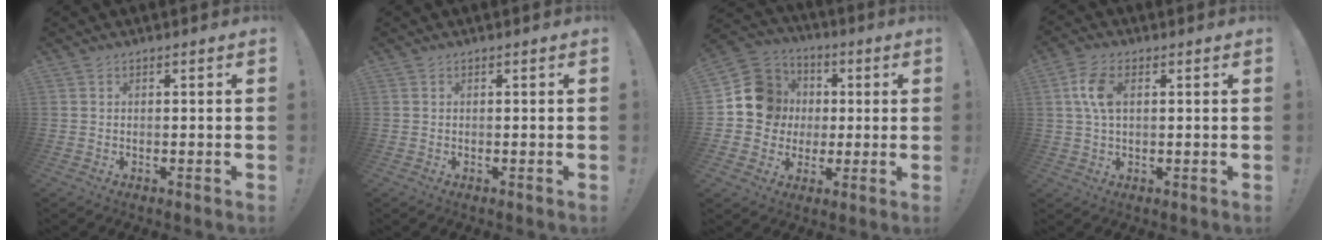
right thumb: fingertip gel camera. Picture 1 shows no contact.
{"total": 0.0}
{"total": 14.3, "force": [1.3, 13.5, 4.6], "torque": [-0.058, 0.009, 0.043]}
{"total": 7.8, "force": [1.5, 4.6, 6.1], "torque": [-0.131, 0.004, 0.026]}